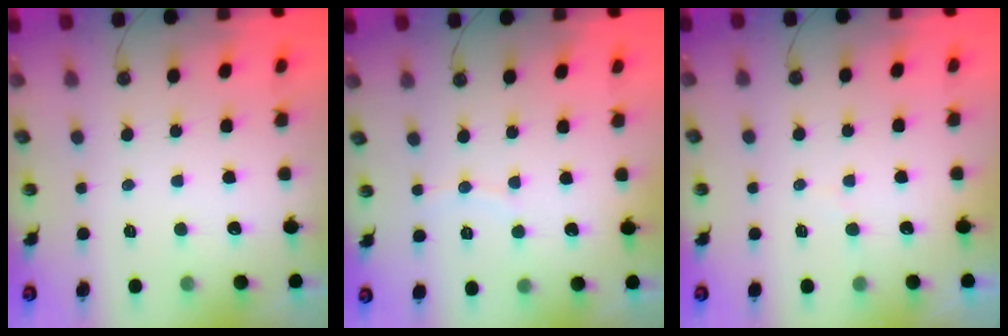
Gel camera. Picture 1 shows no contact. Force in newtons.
{"total": 4.1, "press": 4.0, "slide": 0.4}
{"total": 2.7, "press": 2.6, "slide": 0.3}